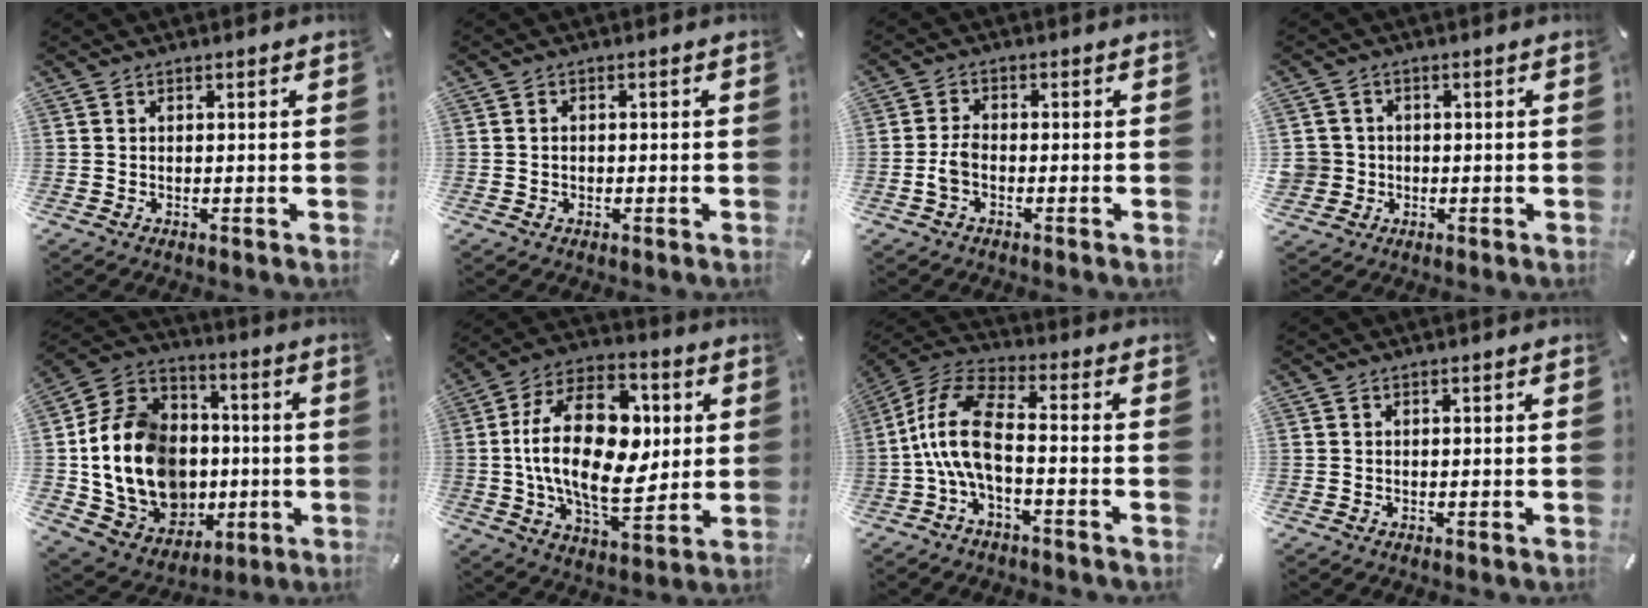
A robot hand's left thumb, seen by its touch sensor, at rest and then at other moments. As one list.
[{"total": 1.4, "force": [-0.3, 1.2, 0.7], "torque": [-0.016, 0.005, -0.008]}, {"total": 3.6, "force": [-1.4, 2.1, 2.6], "torque": [-0.059, 0.004, -0.027]}, {"total": 4.6, "force": [-0.5, 4.6, 0.2], "torque": [-0.017, 0.011, -0.007]}, {"total": 20.3, "force": [-1.3, 16.8, 11.4], "torque": [-0.243, -0.003, -0.009]}, {"total": 23.8, "force": [1.9, 14.5, 18.7], "torque": [-0.352, 0.003, 0.027]}, {"total": 12.1, "force": [-2.4, 5.1, 10.7], "torque": [-0.228, 0.004, -0.047]}, {"total": 0.0}]